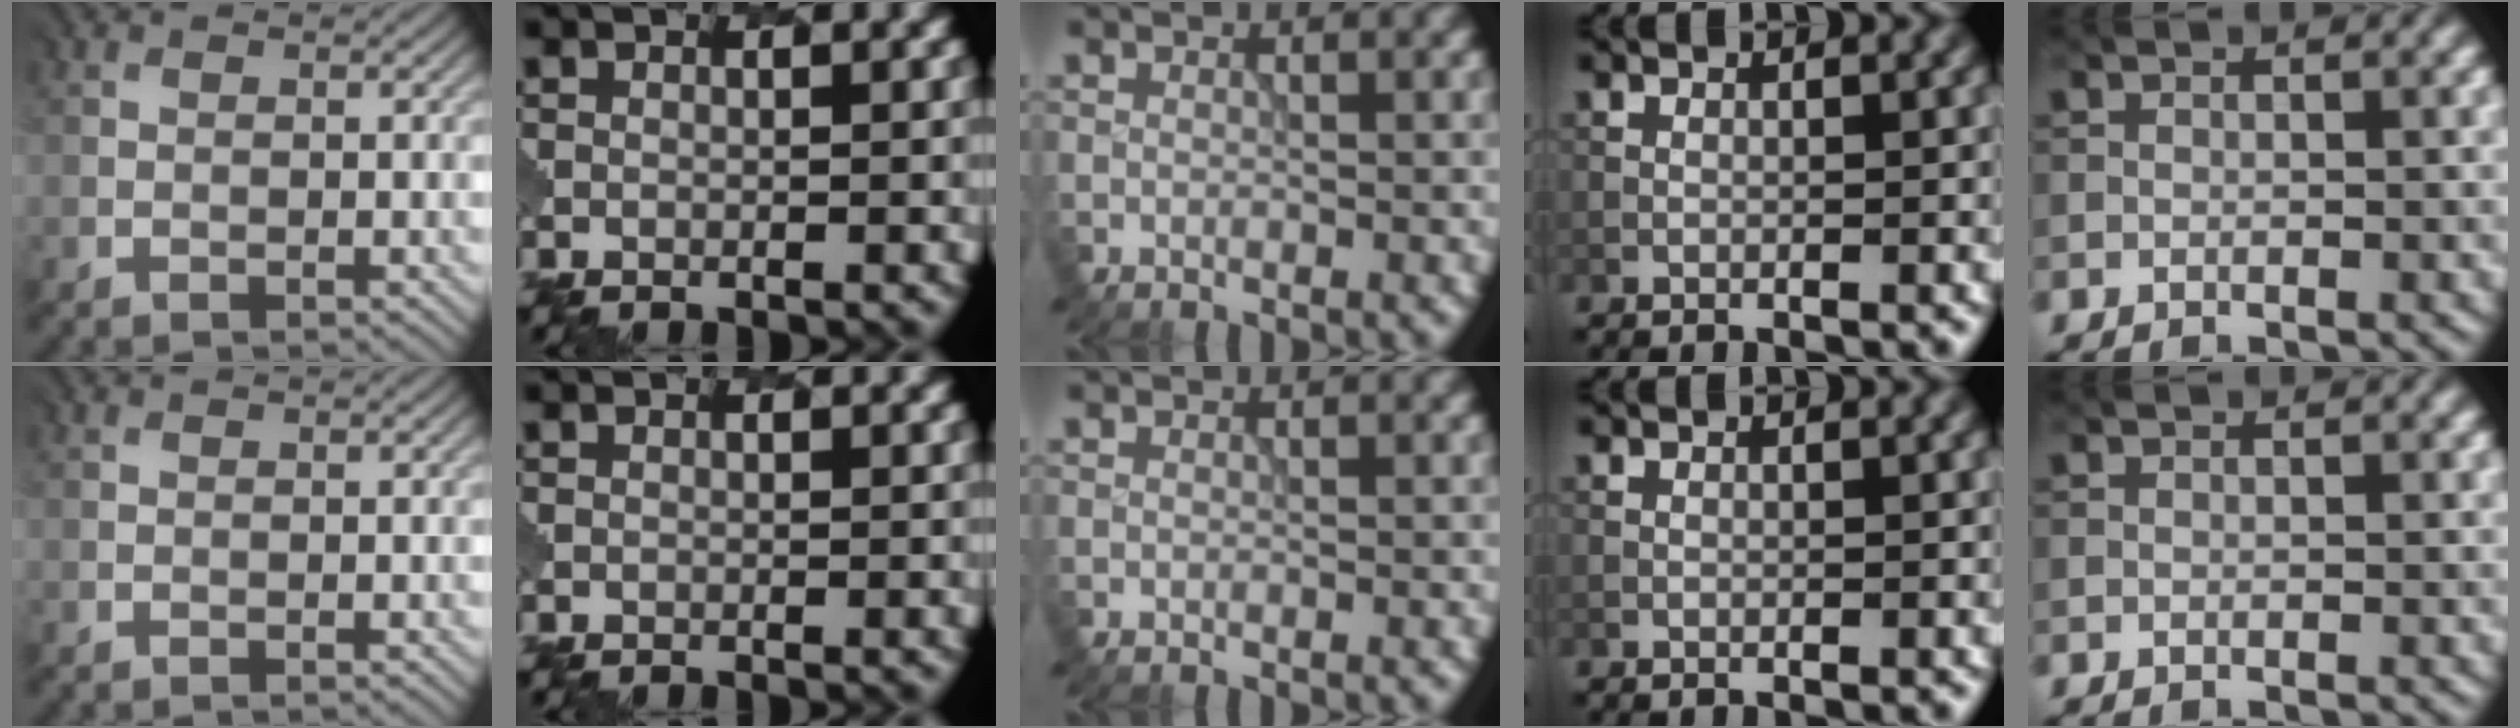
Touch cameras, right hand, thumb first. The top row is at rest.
{}